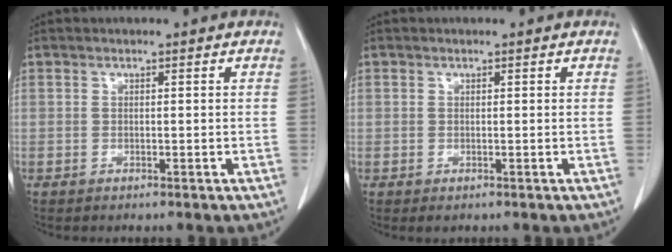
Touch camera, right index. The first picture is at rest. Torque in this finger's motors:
{"motor_torque": [-1.31, 0.04, -0.63, -0.20]}